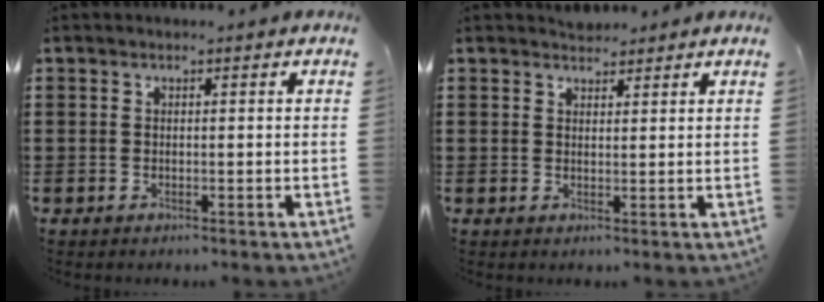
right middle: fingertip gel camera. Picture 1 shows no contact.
{"total": 1.8, "force": [1.7, 0.5, -0.1], "torque": [-0.002, 0.007, 0.034]}